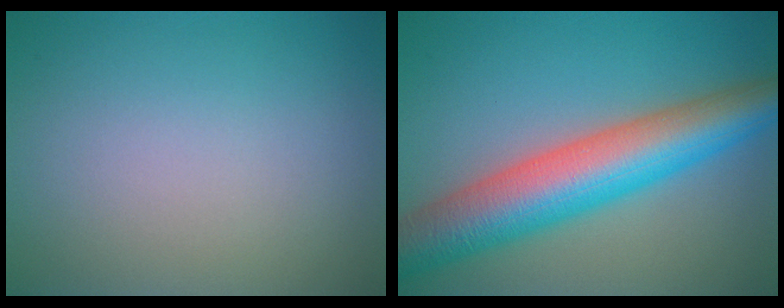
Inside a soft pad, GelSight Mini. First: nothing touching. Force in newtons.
{"total": 10.0, "press": 10.0, "slide": 0.2}